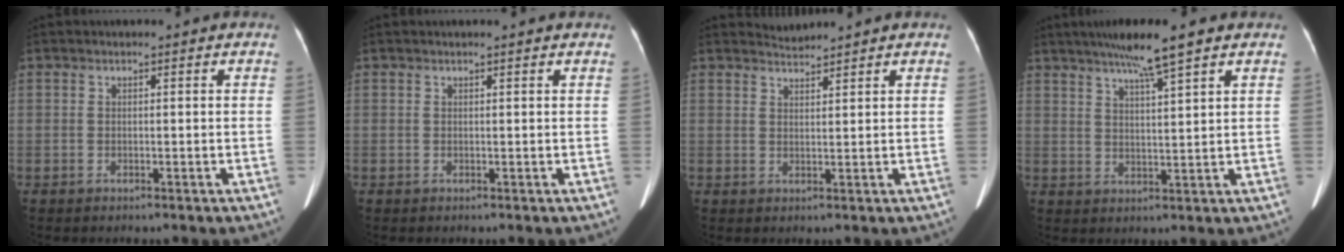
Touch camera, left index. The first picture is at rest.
{"total": 1.5, "force": [1.4, 0.1, 0.5], "torque": [-0.010, 0.015, 0.013]}
{"total": 1.9, "force": [1.8, -0.4, -0.5], "torque": [-0.001, 0.003, 0.039]}
{"total": 7.8, "force": [5.6, -0.3, 5.5], "torque": [-0.091, 0.014, 0.092]}